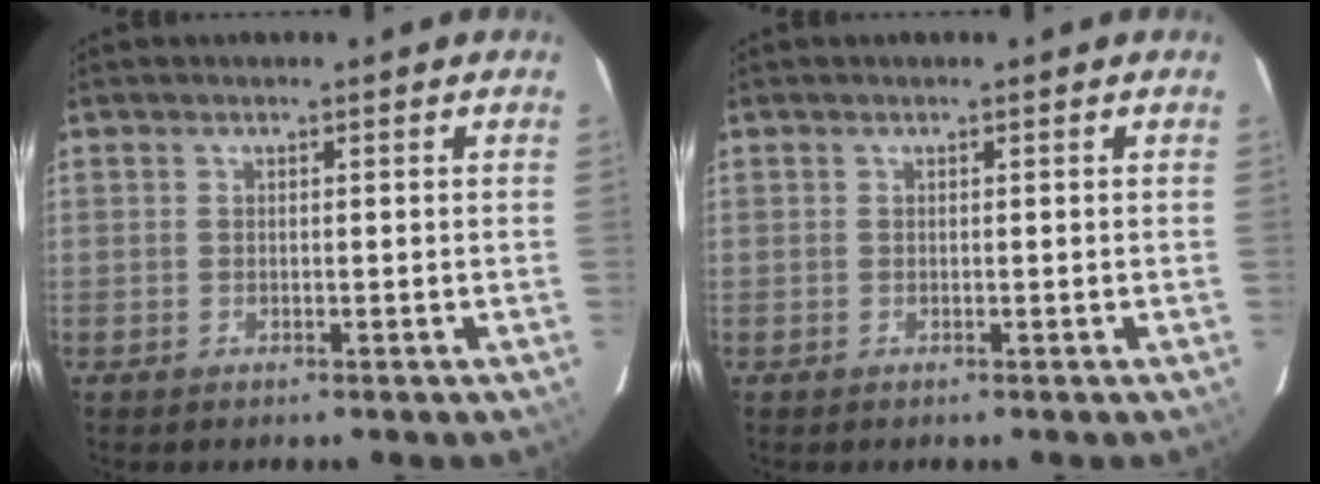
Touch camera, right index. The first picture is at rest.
{"total": 0.0}